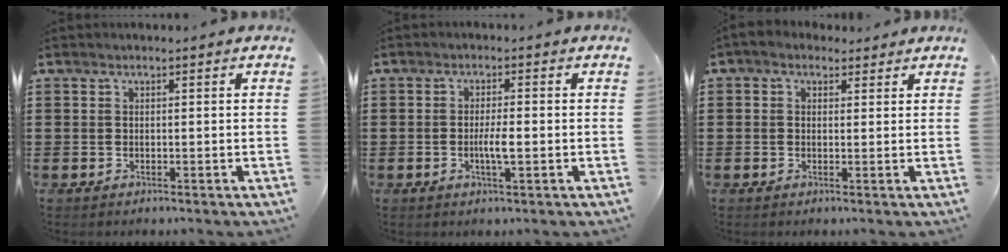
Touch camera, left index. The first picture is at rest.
{"total": 3.2, "force": [-0.7, 0.6, 3.1], "torque": [-0.062, -0.003, -0.015]}
{"total": 1.3, "force": [0.6, 1.1, 0.5], "torque": [-0.013, 0.007, 0.011]}